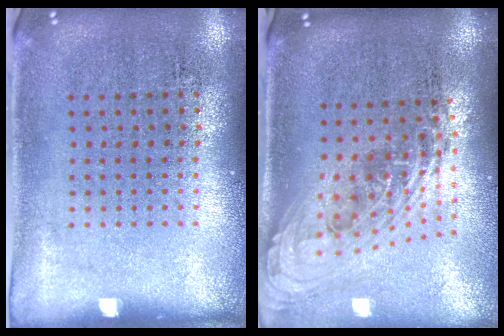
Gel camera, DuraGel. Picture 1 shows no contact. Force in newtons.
{"total": 2.2, "press": 1.6, "slide": 1.5}